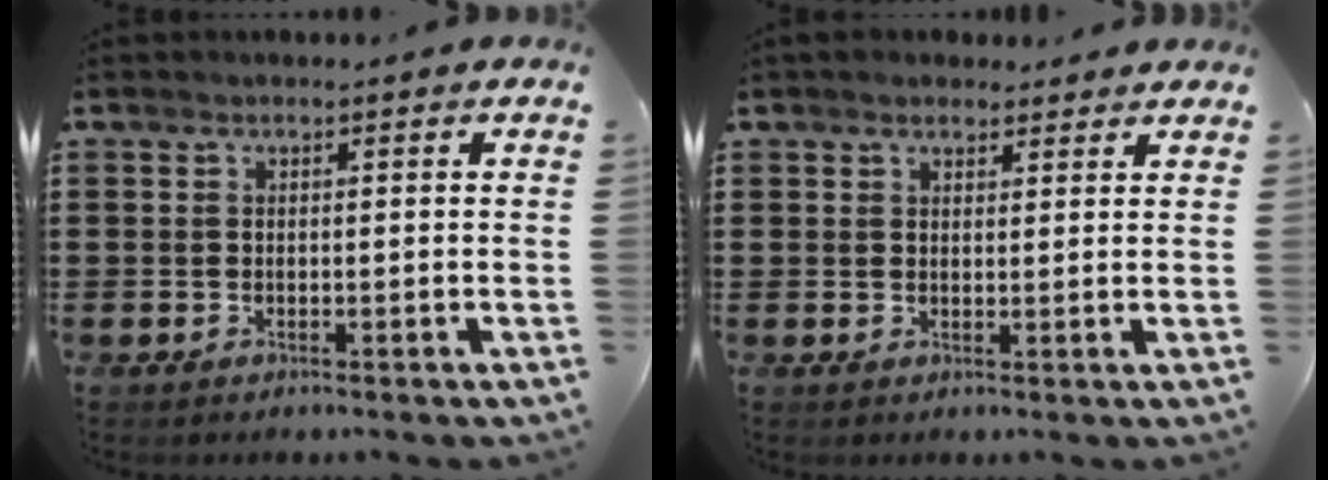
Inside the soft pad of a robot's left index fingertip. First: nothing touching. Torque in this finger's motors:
{"motor_torque": [2.14, 0.00, 0.45, 0.09]}